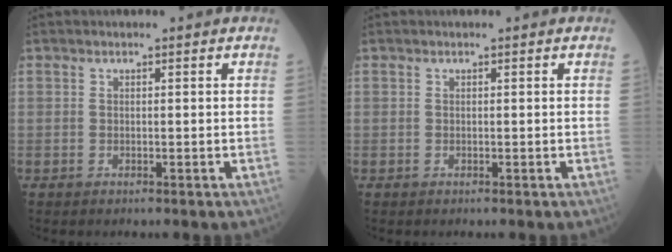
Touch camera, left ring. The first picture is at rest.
{"total": 0.0}